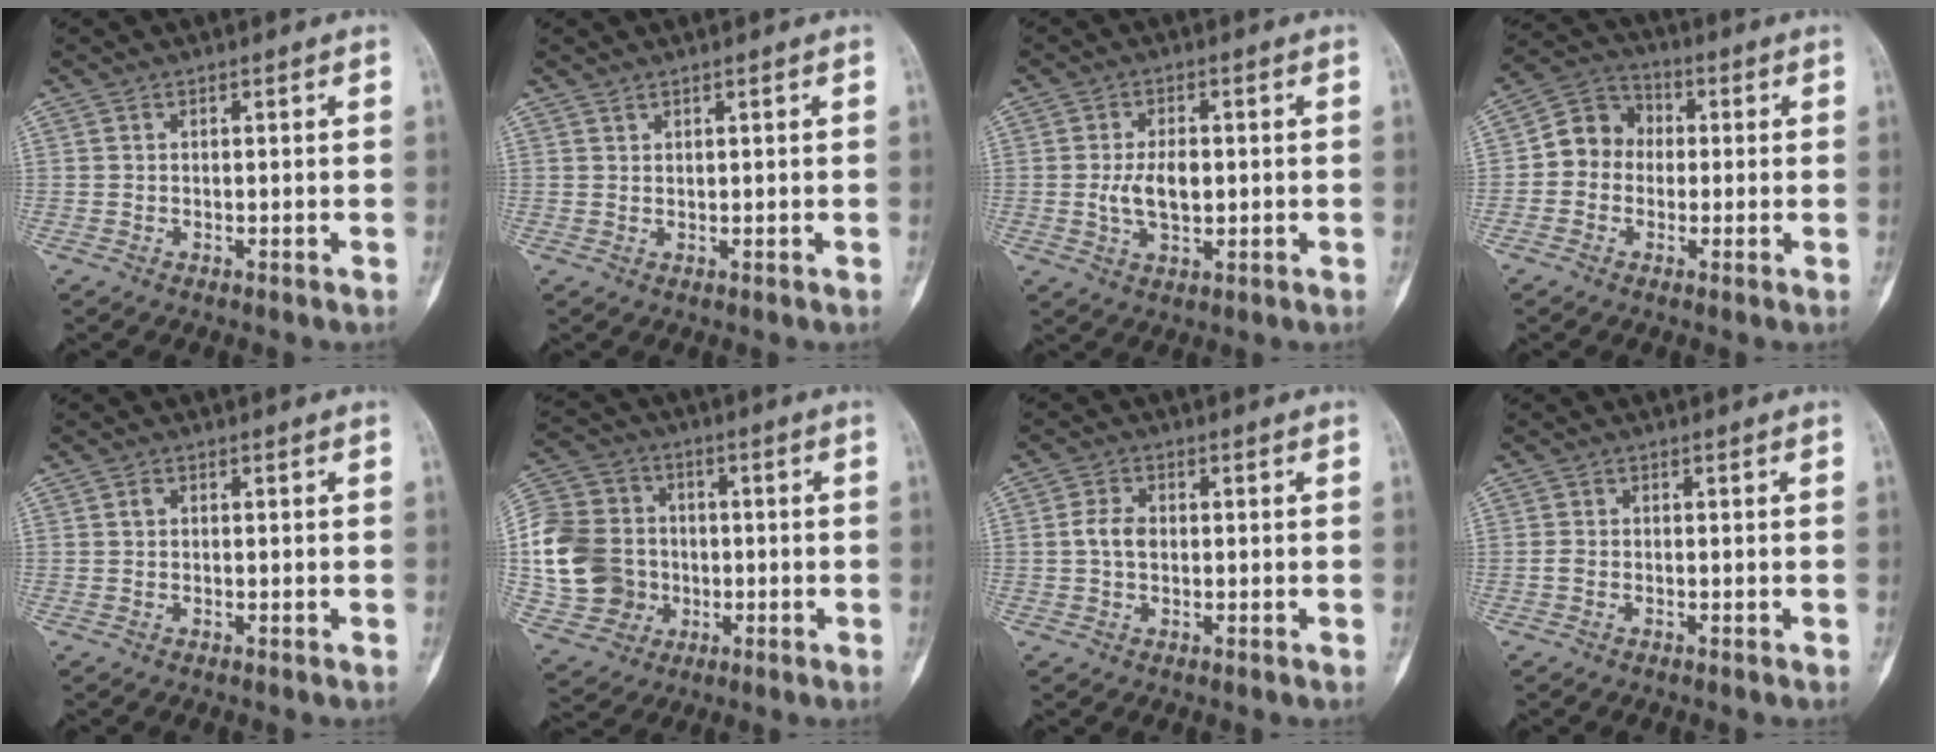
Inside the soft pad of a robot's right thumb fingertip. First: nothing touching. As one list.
[{"total": 0.6, "force": [0.6, 0.0, 0.2], "torque": [-0.004, -0.005, 0.014]}, {"total": 6.1, "force": [-0.2, 3.4, 5.0], "torque": [-0.089, -0.002, -0.001]}, {"total": 8.1, "force": [-0.4, 7.3, 3.6], "torque": [-0.035, 0.030, -0.025]}, {"total": 0.8, "force": [0.1, 0.6, 0.5], "torque": [-0.008, 0.002, 0.000]}, {"total": 17.1, "force": [-1.0, 14.9, 8.3], "torque": [-0.158, 0.020, -0.012]}, {"total": 3.7, "force": [0.0, 2.5, 2.7], "torque": [-0.054, 0.008, -0.004]}, {"total": 0.9, "force": [-0.3, 0.7, 0.6], "torque": [-0.013, 0.001, -0.007]}]